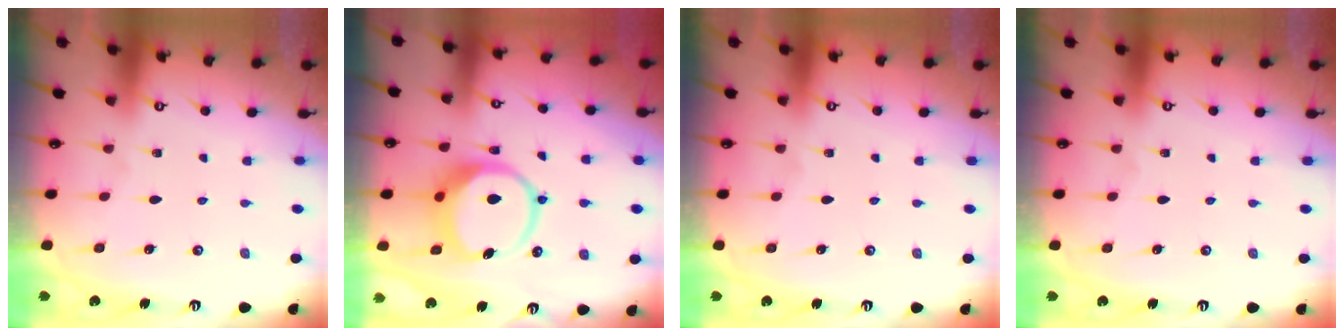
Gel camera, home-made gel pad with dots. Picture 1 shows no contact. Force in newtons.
{"total": 11.6, "press": 11.5, "slide": 1.6}
{"total": 0.0}
{"total": 0.0}